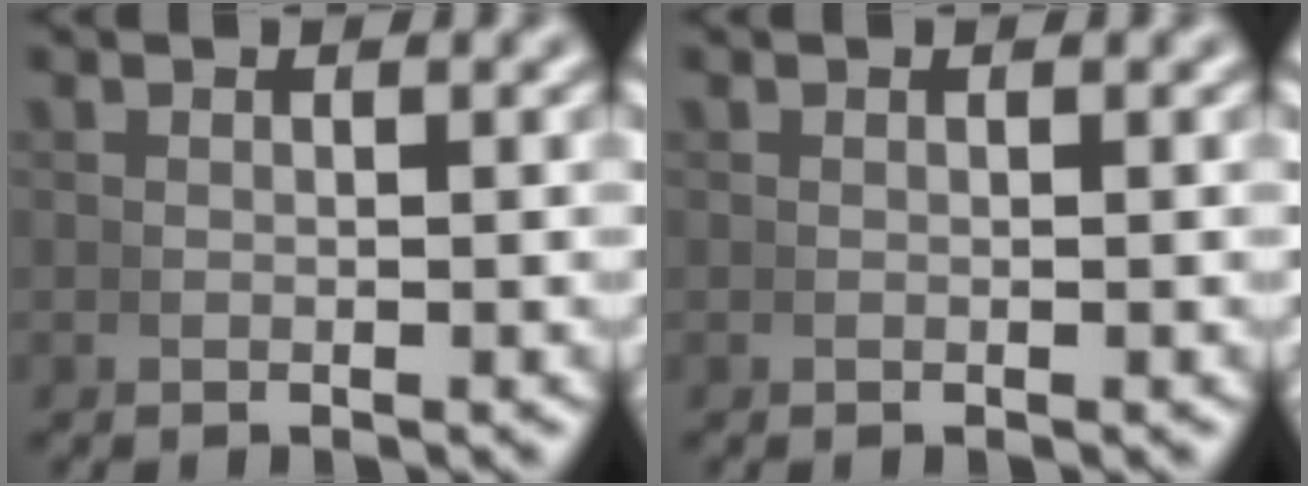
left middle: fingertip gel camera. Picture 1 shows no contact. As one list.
[{"total": 0.0}]